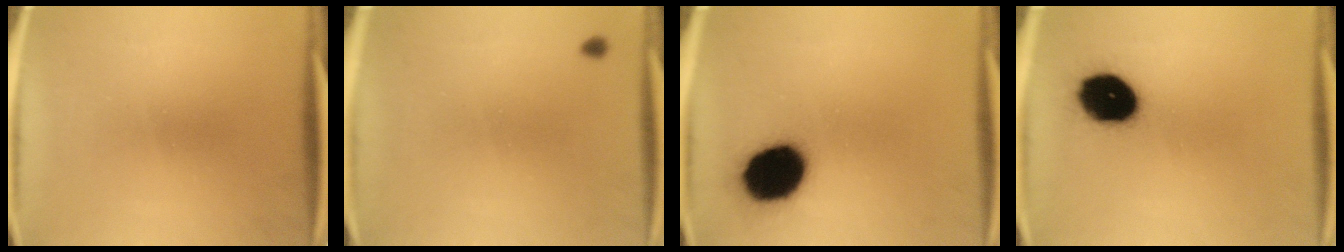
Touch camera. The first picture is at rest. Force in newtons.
{"total": 0.8}
{"total": 17.3}
{"total": 14.3}